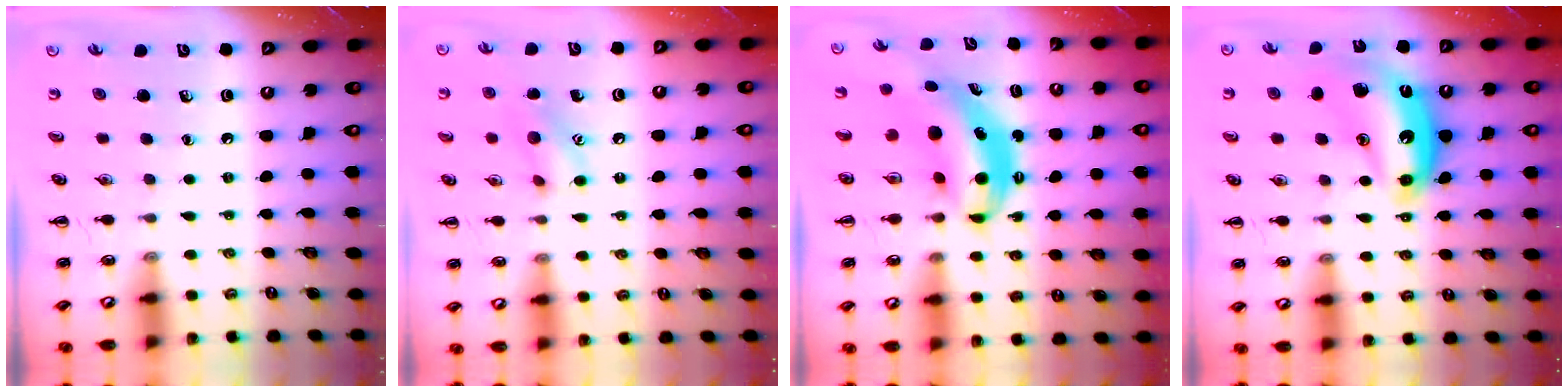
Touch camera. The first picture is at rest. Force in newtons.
{"total": 9.6, "press": 9.6, "slide": 0.5}
{"total": 8.0, "press": 7.8, "slide": 1.7}
{"total": 15.3, "press": 15.3, "slide": 1.3}